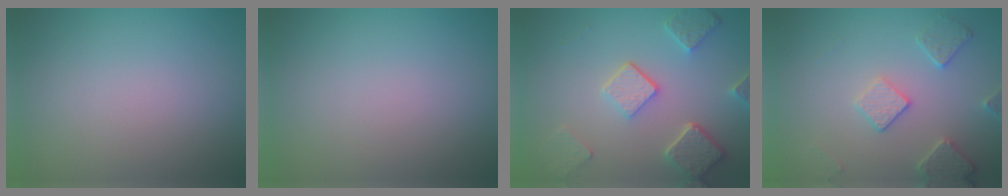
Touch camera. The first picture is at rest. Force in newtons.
{"total": 0.0}
{"total": 5.3, "press": 4.1, "slide": 3.4}
{"total": 2.9, "press": 2.9, "slide": 0.1}